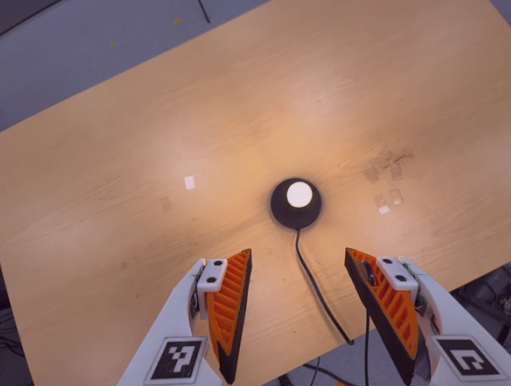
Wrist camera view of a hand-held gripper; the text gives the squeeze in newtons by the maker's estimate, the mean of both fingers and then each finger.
{"total": 0.0}